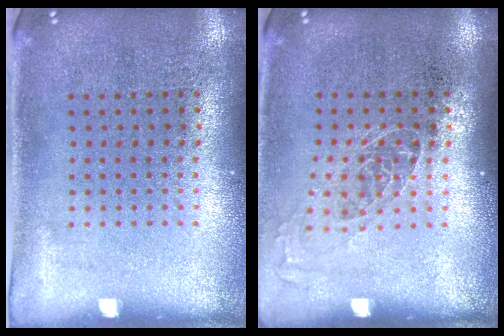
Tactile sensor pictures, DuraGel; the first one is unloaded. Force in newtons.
{"total": 1.0, "press": 0.9, "slide": 0.4}